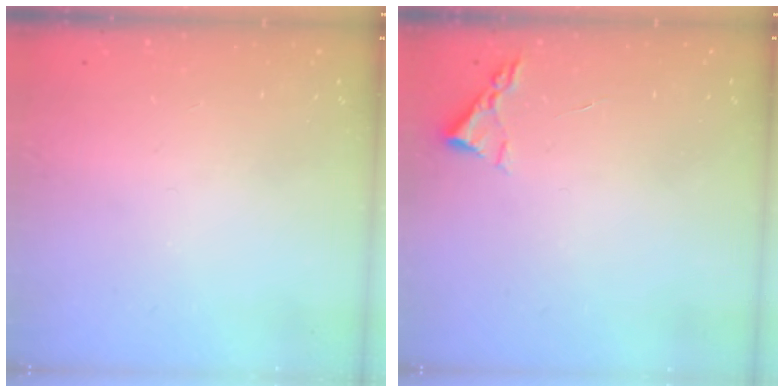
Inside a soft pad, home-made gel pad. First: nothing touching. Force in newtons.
{"total": 2.4, "press": 2.3, "slide": 0.3}